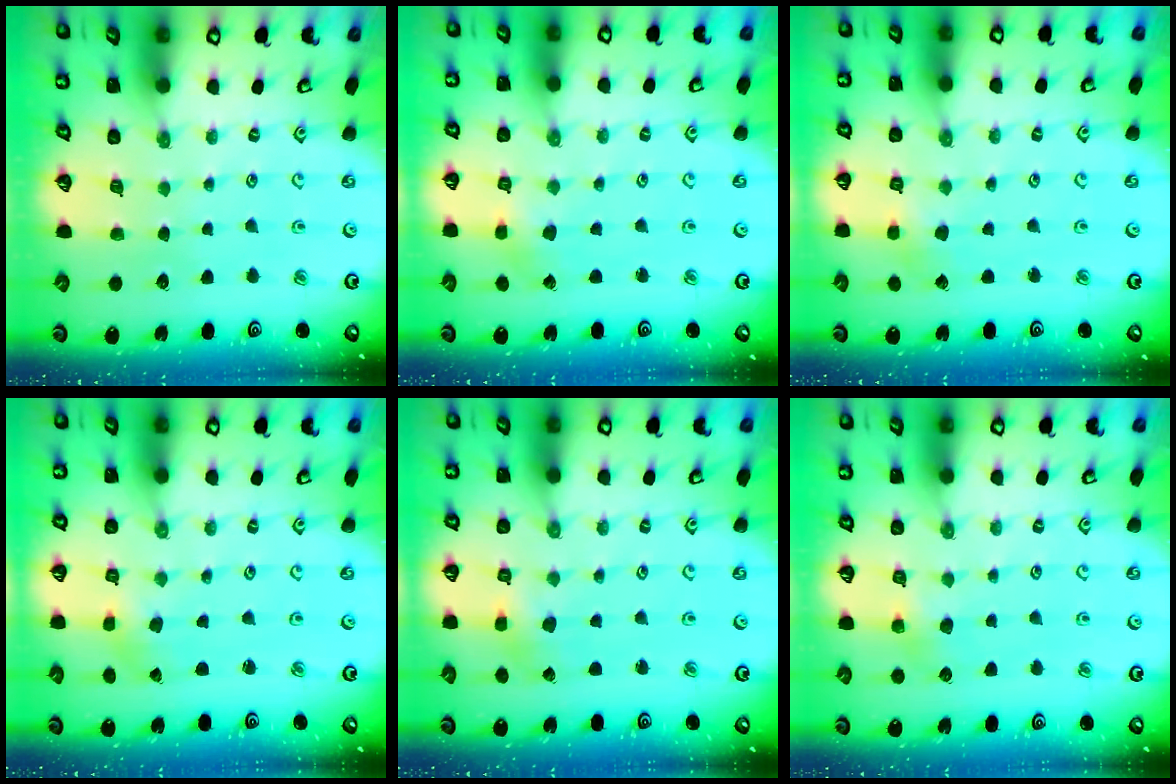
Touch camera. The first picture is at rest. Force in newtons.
{"total": 1.6, "press": 1.6, "slide": 0.1}
{"total": 2.0, "press": 1.9, "slide": 0.3}
{"total": 0.7, "press": 0.7, "slide": 0.1}
{"total": 2.0, "press": 1.9, "slide": 0.4}
{"total": 5.2, "press": 5.2, "slide": 0.5}